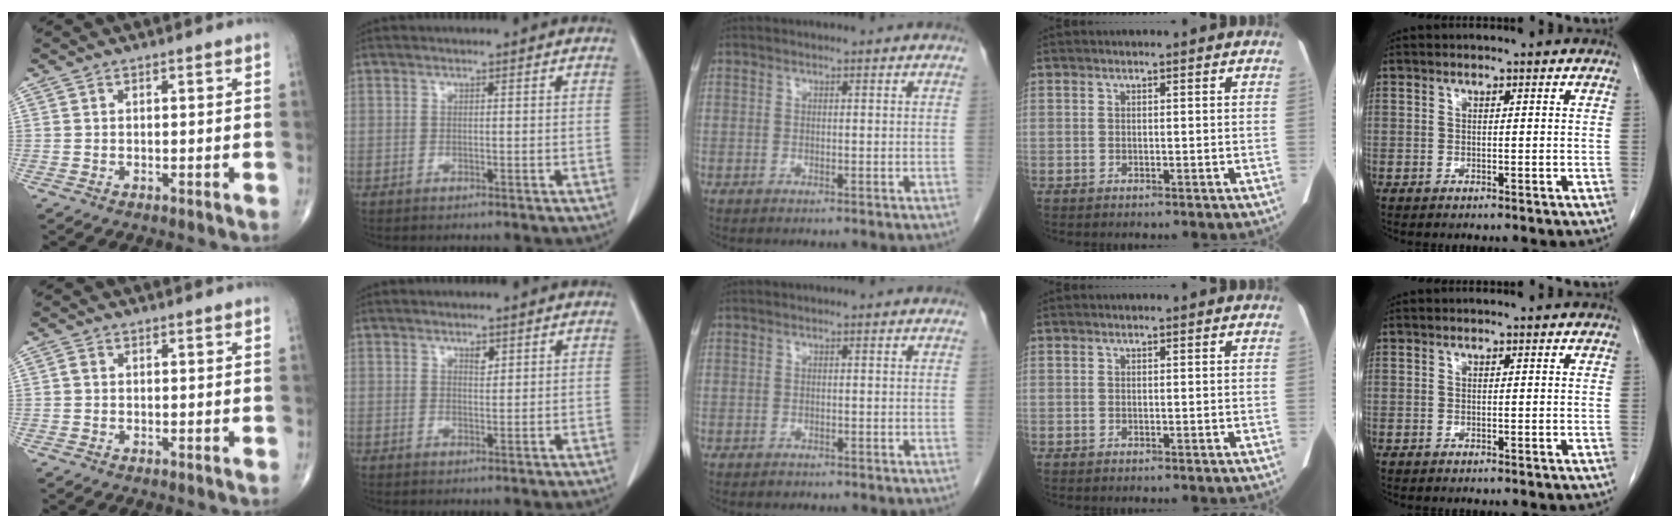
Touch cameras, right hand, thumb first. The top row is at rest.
{"thumb": {"total": 0.9, "force": [0.0, 0.7, 0.5], "torque": [-0.007, 0.001, -0.003]}, "index": {"total": 1.4, "force": [0.8, 0.6, 0.9], "torque": [-0.011, -0.004, 0.013]}, "middle": {"total": 0.6, "force": [-0.5, 0.4, 0.1], "torque": [-0.004, 0.001, -0.007]}}